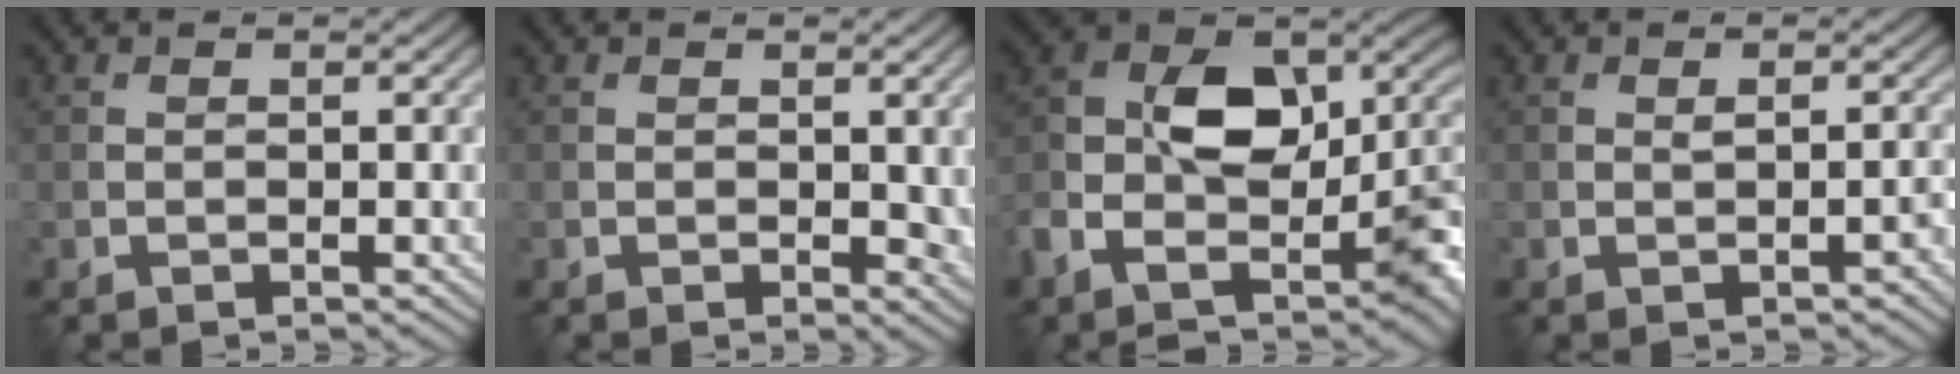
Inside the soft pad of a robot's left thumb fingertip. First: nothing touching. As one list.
[{"total": 2.1, "force": [0.3, 1.3, 1.6], "torque": [-0.023, -0.007, 0.007]}, {"total": 15.0, "force": [-3.1, 9.8, 10.9], "torque": [-0.181, -0.007, -0.054]}, {"total": 1.3, "force": [0.0, 0.3, 1.2], "torque": [-0.021, 0.001, 0.000]}]